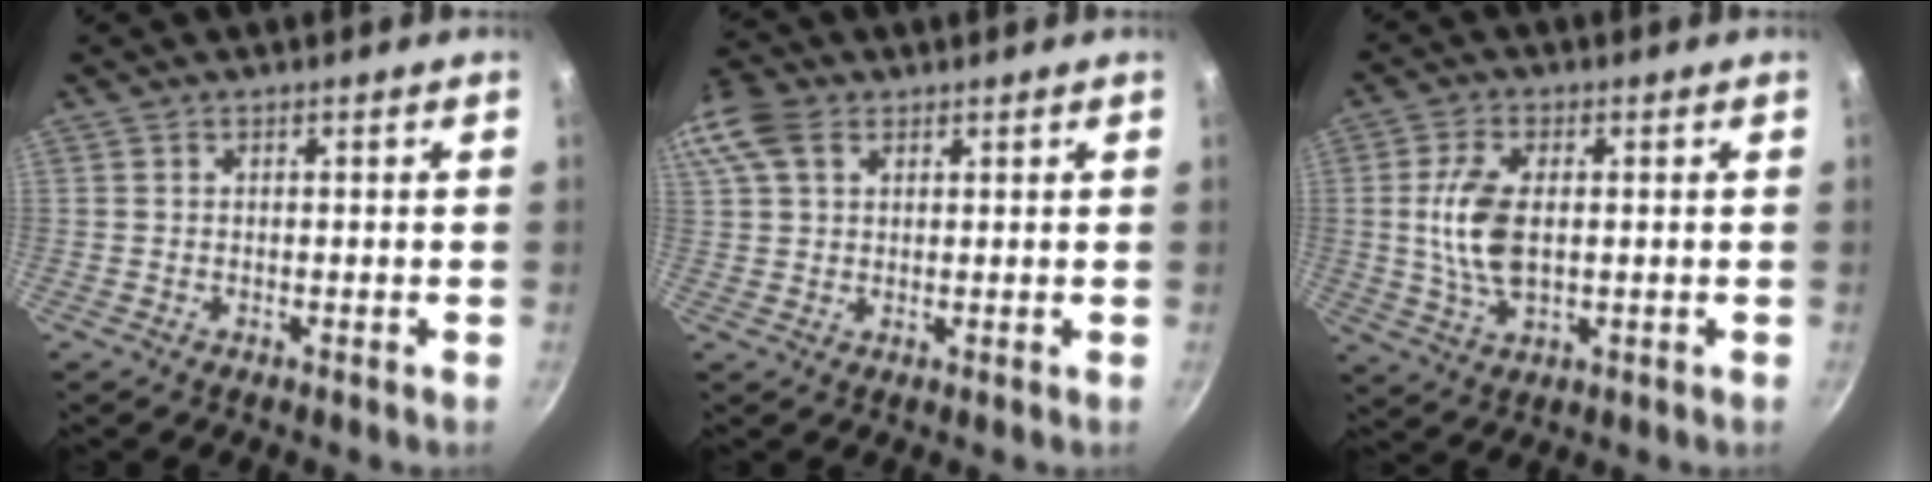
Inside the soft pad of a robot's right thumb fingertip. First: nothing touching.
{"total": 9.6, "force": [4.1, 6.4, 5.8], "torque": [-0.121, 0.019, 0.073]}
{"total": 9.6, "force": [0.7, 5.1, 8.1], "torque": [-0.163, -0.001, 0.015]}